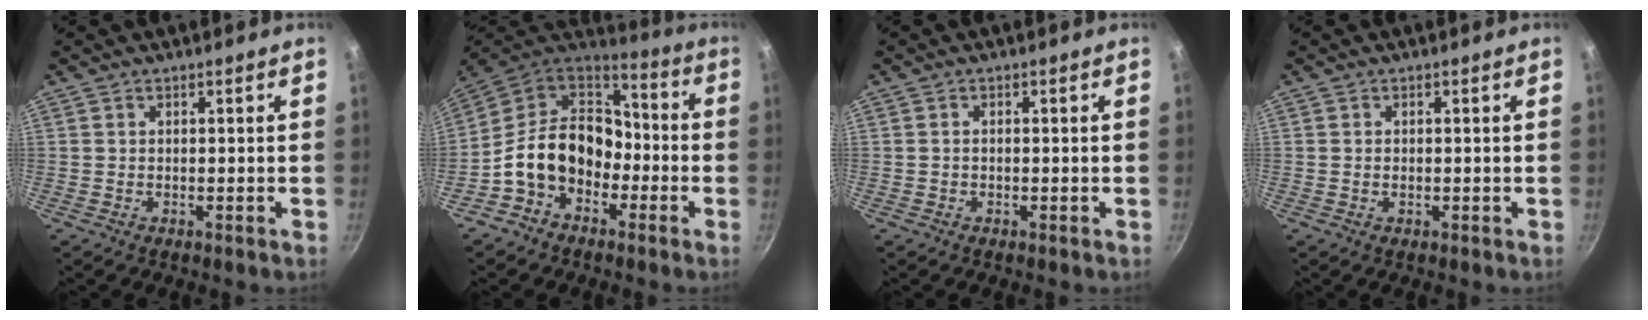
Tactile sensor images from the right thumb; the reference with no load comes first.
{"total": 16.6, "force": [-4.2, 12.5, 10.1], "torque": [-0.143, 0.063, -0.090]}
{"total": 0.6, "force": [-0.2, 0.4, 0.4], "torque": [-0.008, 0.005, -0.003]}
{"total": 0.6, "force": [0.0, 0.5, 0.4], "torque": [-0.005, 0.002, -0.001]}